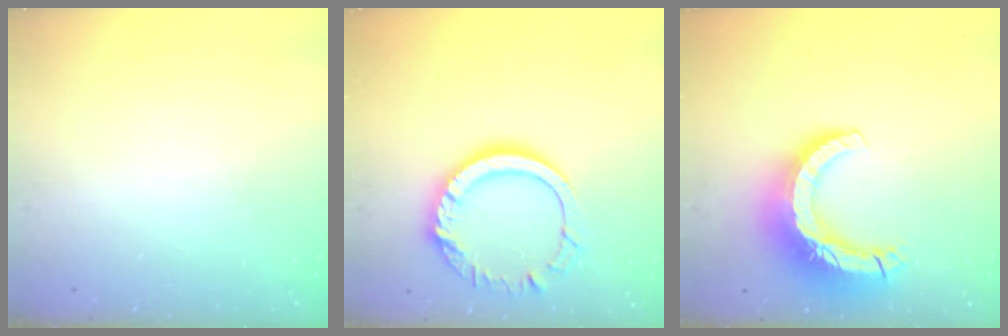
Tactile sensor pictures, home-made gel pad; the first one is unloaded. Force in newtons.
{"total": 14.7, "press": 14.6, "slide": 1.3}
{"total": 14.0, "press": 13.9, "slide": 1.3}